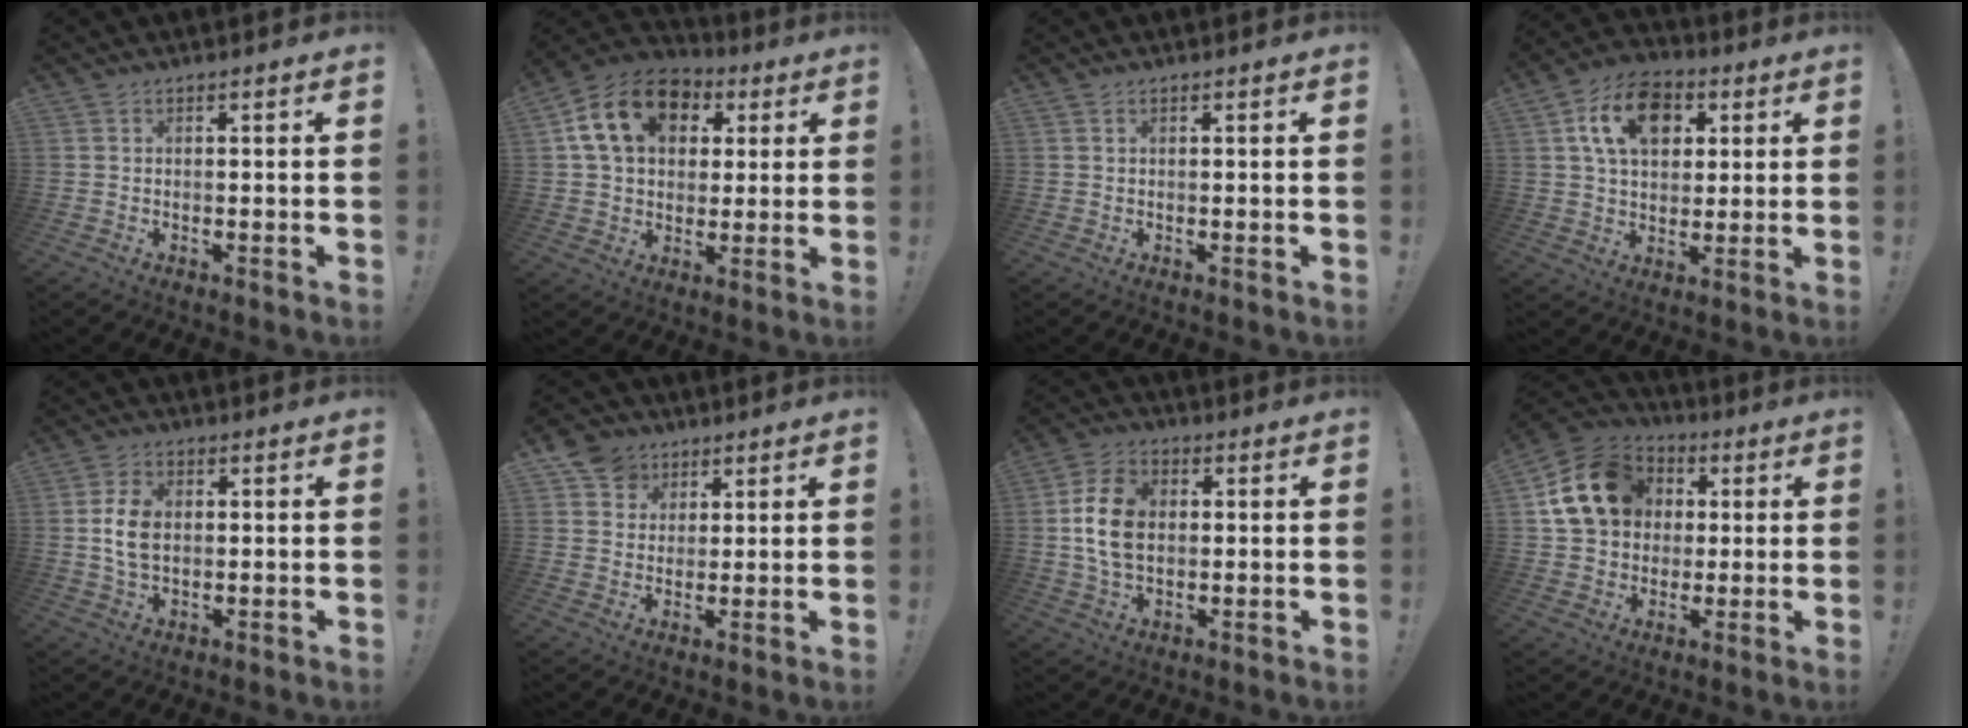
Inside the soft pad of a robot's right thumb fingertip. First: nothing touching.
{"total": 17.0, "force": [5.9, 12.2, 10.2], "torque": [-0.158, -0.004, 0.112]}
{"total": 0.6, "force": [0.3, 0.2, 0.5], "torque": [-0.004, 0.000, 0.004]}
{"total": 15.2, "force": [5.6, 10.4, 9.6], "torque": [-0.144, -0.007, 0.107]}
{"total": 8.2, "force": [0.4, 5.4, 6.1], "torque": [-0.107, -0.001, 0.006]}
{"total": 8.2, "force": [4.3, 6.7, 1.8], "torque": [-0.024, -0.026, 0.086]}
{"total": 12.6, "force": [0.6, 8.9, 8.9], "torque": [-0.163, 0.002, 0.010]}
{"total": 17.4, "force": [4.7, 14.0, 9.3], "torque": [-0.142, 0.000, 0.097]}